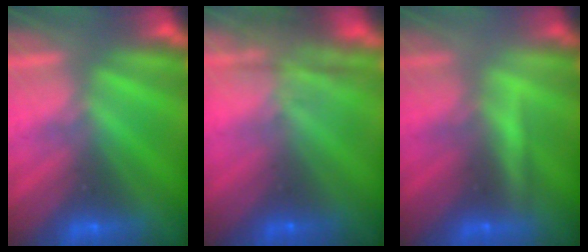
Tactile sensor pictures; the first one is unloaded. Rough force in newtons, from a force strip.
{"total": 7.8}
{"total": 2.0}